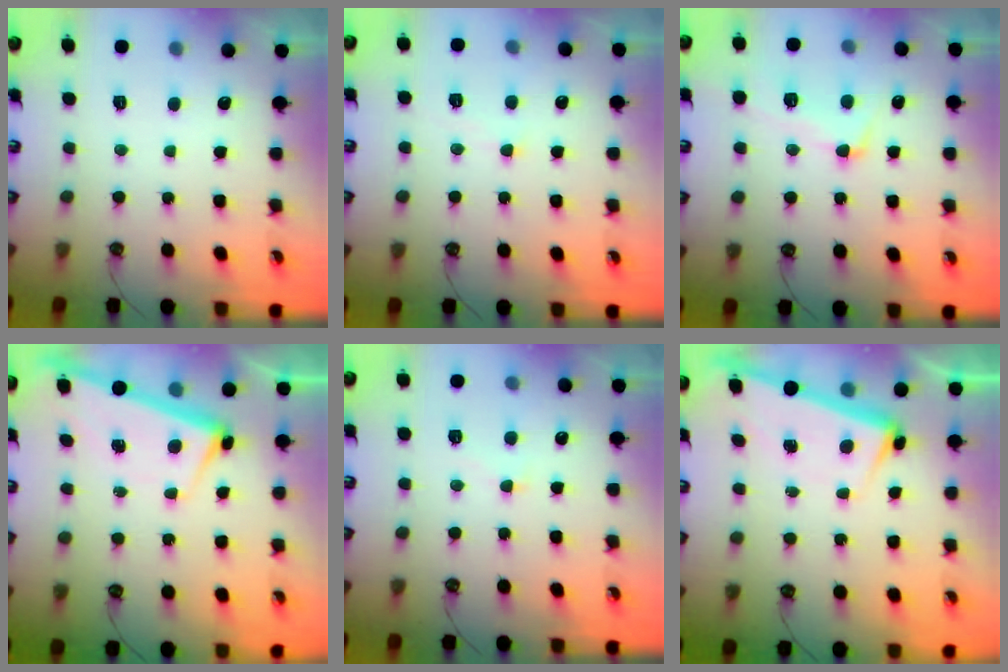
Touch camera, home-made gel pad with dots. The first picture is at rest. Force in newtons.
{"total": 2.5, "press": 2.5, "slide": 0.1}
{"total": 4.8, "press": 4.7, "slide": 1.3}
{"total": 2.9, "press": 2.9, "slide": 0.4}
{"total": 4.2, "press": 4.0, "slide": 1.0}
{"total": 2.3, "press": 2.2, "slide": 0.7}